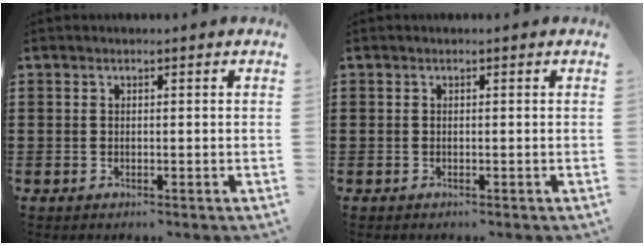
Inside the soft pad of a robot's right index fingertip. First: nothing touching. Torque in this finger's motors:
{"motor_torque": [-0.01, -0.03, 0.01, 0.02]}